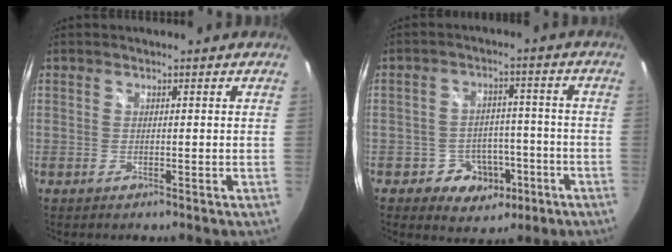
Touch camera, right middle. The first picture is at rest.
{"total": 8.4, "force": [-4.0, 6.8, 3.0], "torque": [-0.063, 0.024, -0.037]}